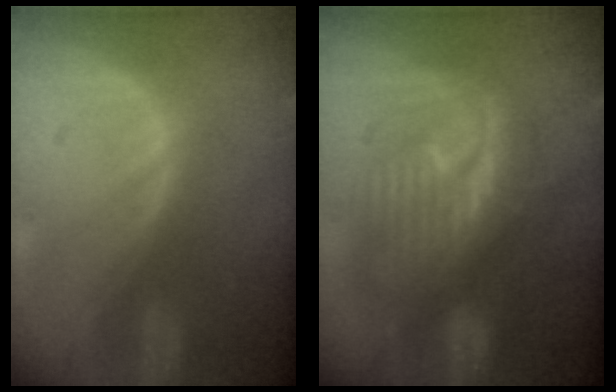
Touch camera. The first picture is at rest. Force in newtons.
{"total": 10.3, "press": 10.2, "slide": 0.9}